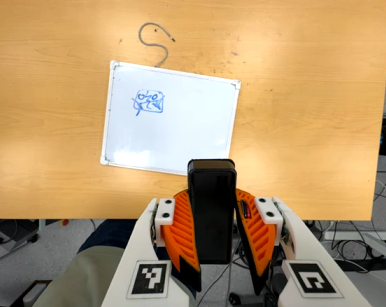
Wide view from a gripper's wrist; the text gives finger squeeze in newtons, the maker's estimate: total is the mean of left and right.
{"total": 9.7, "left": 8.1, "right": 11.3}